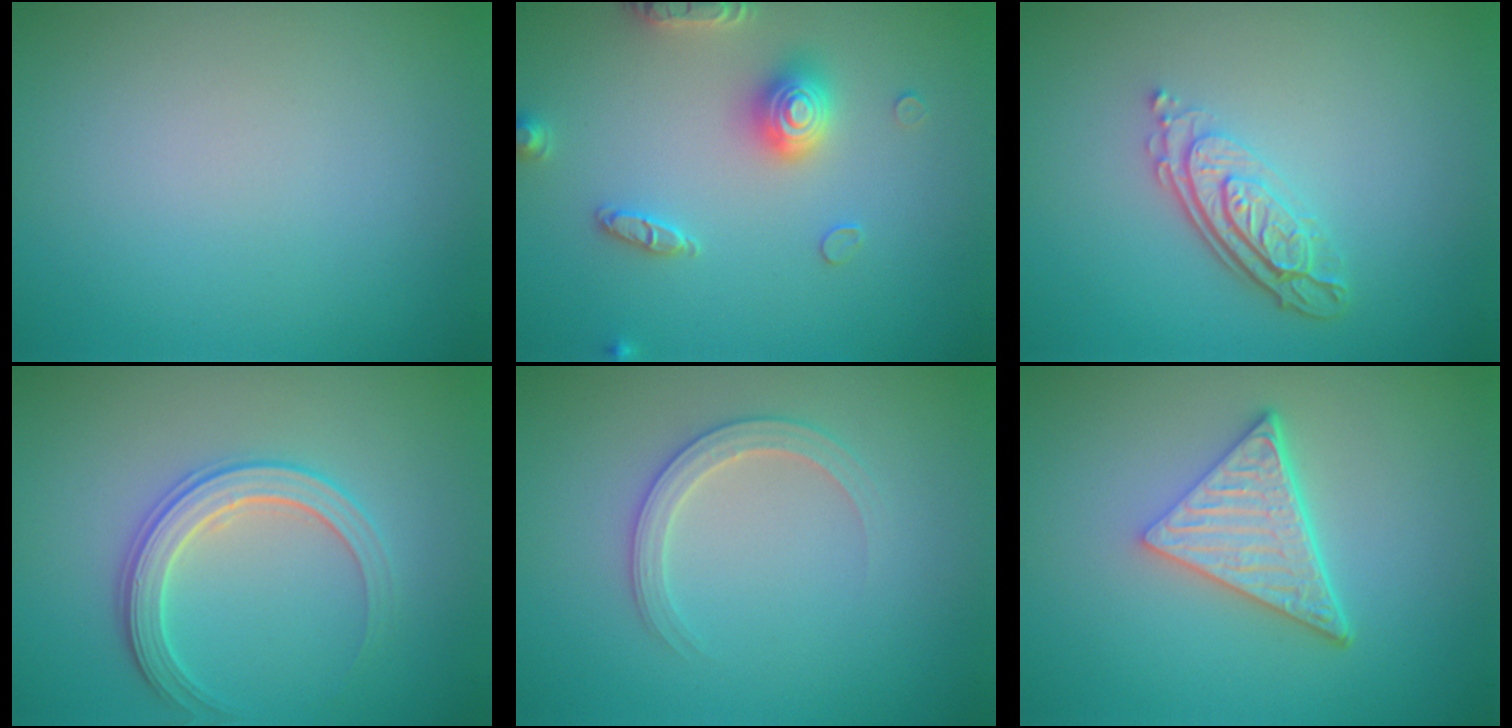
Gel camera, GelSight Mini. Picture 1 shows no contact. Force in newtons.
{"total": 3.4, "press": 3.4, "slide": 0.6}
{"total": 3.9, "press": 2.8, "slide": 2.7}
{"total": 3.0, "press": 2.9, "slide": 0.3}
{"total": 2.2, "press": 2.2, "slide": 0.2}
{"total": 4.9, "press": 3.5, "slide": 3.4}